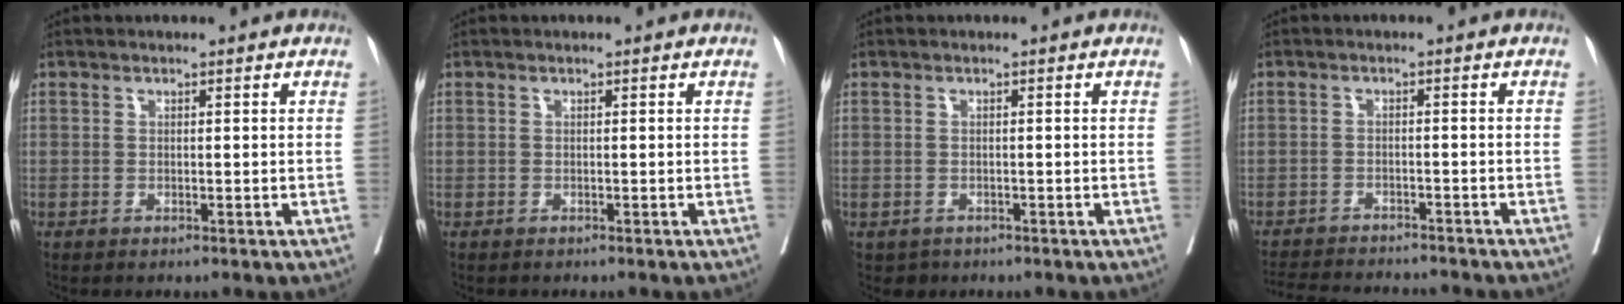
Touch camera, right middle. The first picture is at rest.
{"total": 0.7, "force": [-0.6, 0.3, 0.0], "torque": [-0.006, 0.002, -0.012]}
{"total": 1.5, "force": [-0.9, 1.2, 0.1], "torque": [-0.004, 0.002, -0.012]}
{"total": 11.2, "force": [-10.6, 1.4, 3.3], "torque": [-0.056, -0.004, -0.150]}